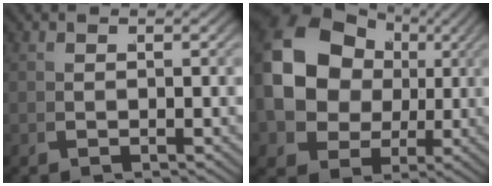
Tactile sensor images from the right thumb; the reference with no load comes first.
{"total": 13.6, "force": [0.7, 10.8, 8.2], "torque": [-0.193, -0.050, 0.020]}